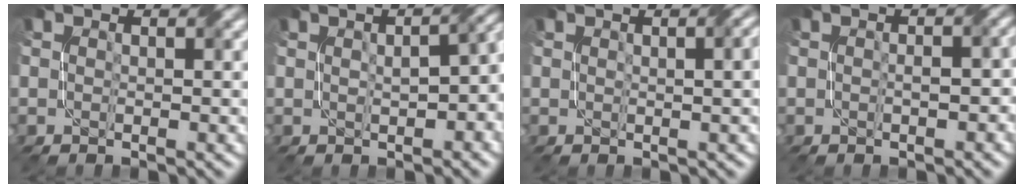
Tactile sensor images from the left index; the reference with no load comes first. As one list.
[{"total": 7.0, "force": [0.2, 3.9, 5.8], "torque": [-0.054, 0.004, 0.018]}, {"total": 3.6, "force": [0.8, 1.7, 3.0], "torque": [-0.012, 0.022, 0.011]}, {"total": 2.5, "force": [-0.4, 1.3, 2.1], "torque": [-0.025, 0.002, 0.008]}]